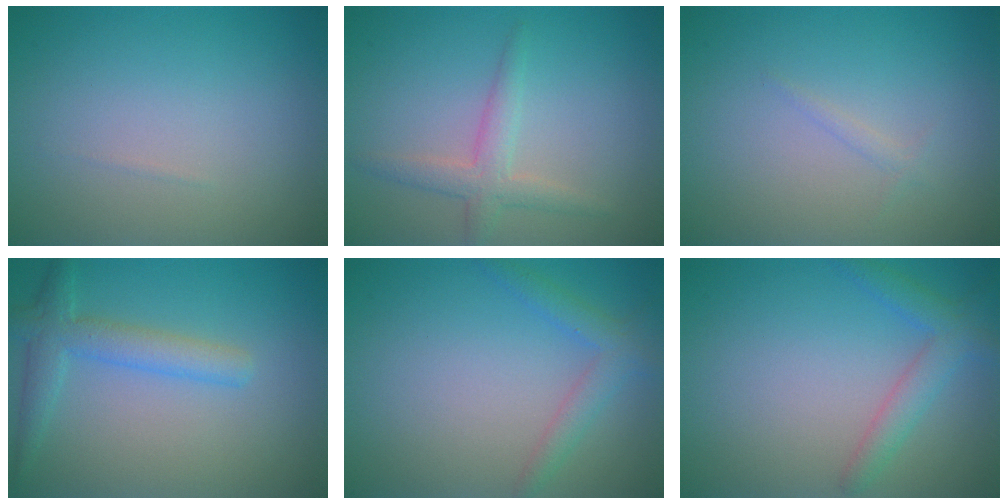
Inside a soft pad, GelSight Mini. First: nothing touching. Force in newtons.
{"total": 2.6, "press": 2.5, "slide": 0.1}
{"total": 0.7, "press": 0.7, "slide": 0.1}
{"total": 3.4, "press": 3.4, "slide": 0.2}
{"total": 2.3, "press": 2.3, "slide": 0.2}
{"total": 2.7, "press": 2.7, "slide": 0.2}